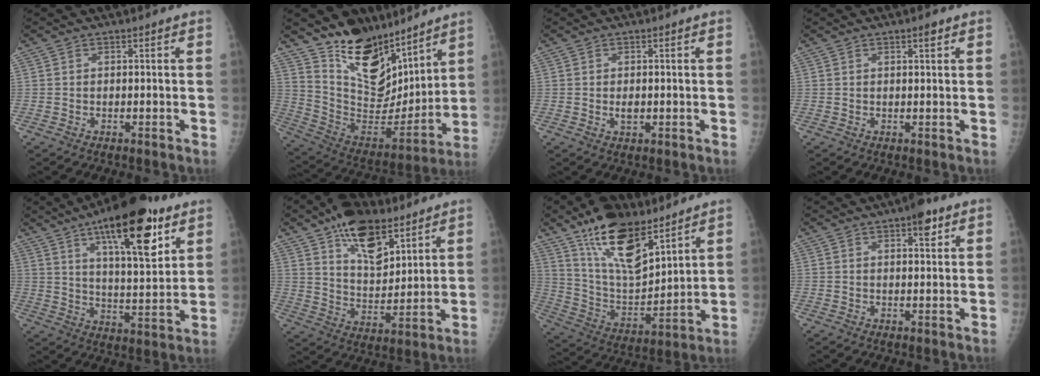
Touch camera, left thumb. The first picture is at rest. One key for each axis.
{"total": 20.5, "fx": 14.9, "fy": 9.9, "fz": 10.0, "tx": -0.116, "ty": -0.102, "tz": 0.264}
{"total": 1.8, "fx": 0.0, "fy": 1.2, "fz": 1.4, "tx": -0.018, "ty": -0.003, "tz": 0.002}
{"total": 1.7, "fx": 1.0, "fy": 0.5, "fz": 1.3, "tx": -0.015, "ty": -0.004, "tz": 0.015}
{"total": 20.5, "fx": 10.9, "fy": 6.7, "fz": 16.0, "tx": -0.211, "ty": -0.048, "tz": 0.170}
{"total": 15.6, "fx": 9.7, "fy": 7.8, "fz": 9.4, "tx": -0.116, "ty": -0.054, "tz": 0.168}
{"total": 18.7, "fx": 12.4, "fy": 7.7, "fz": 11.7, "tx": -0.168, "ty": -0.065, "tz": 0.234}
{"total": 4.8, "fx": 2.7, "fy": 1.8, "fz": 3.6, "tx": -0.037, "ty": -0.010, "tz": 0.034}